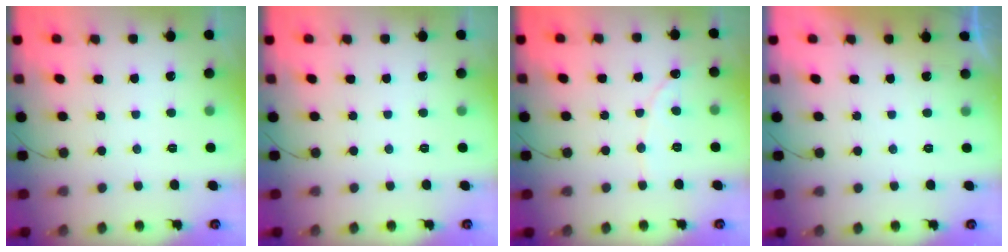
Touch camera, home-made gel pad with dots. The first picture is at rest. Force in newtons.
{"total": 0.0}
{"total": 2.2, "press": 2.2, "slide": 0.2}
{"total": 0.8, "press": 0.8, "slide": 0.1}